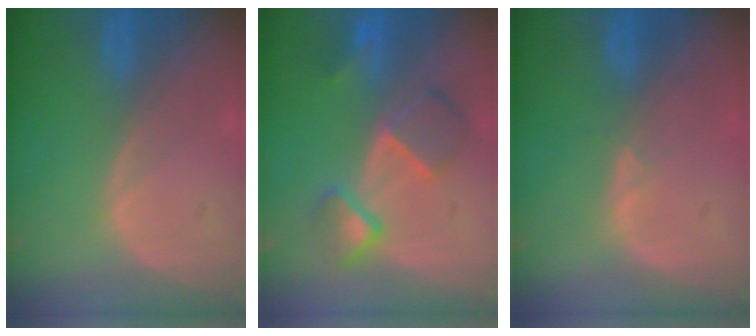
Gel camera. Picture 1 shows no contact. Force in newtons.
{"total": 7.1, "press": 6.9, "slide": 1.9}
{"total": 0.9, "press": 0.9, "slide": 0.3}